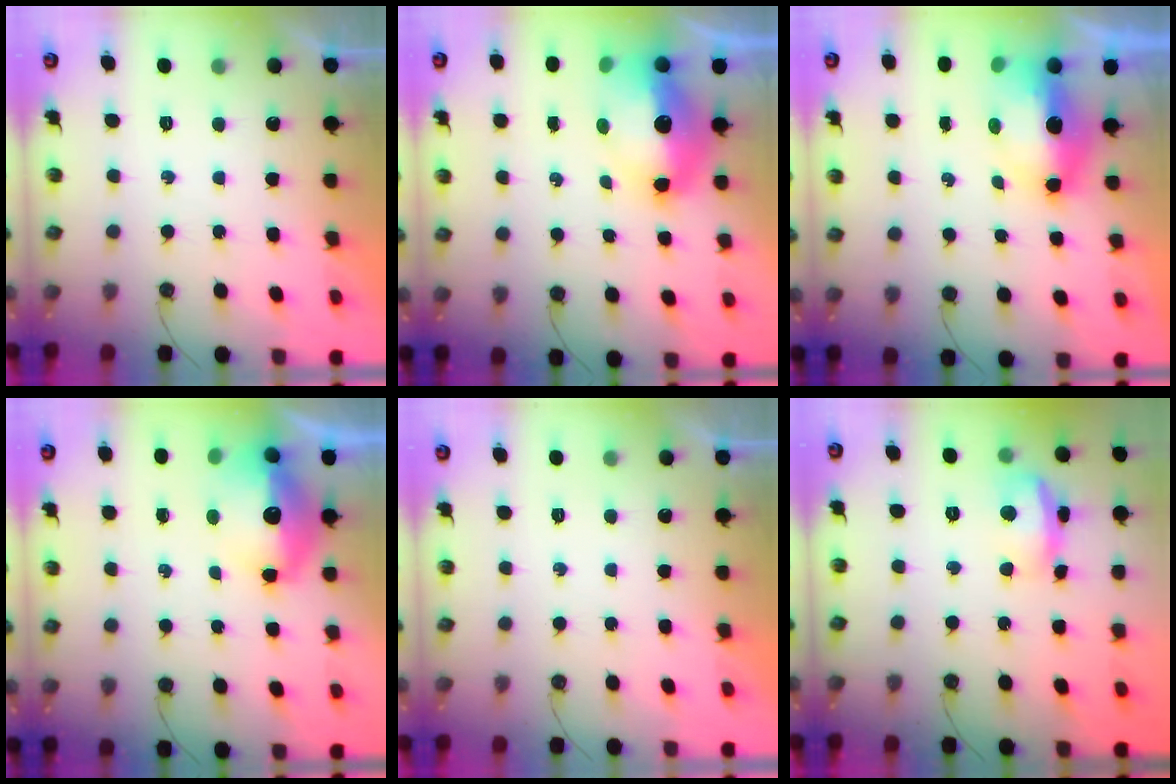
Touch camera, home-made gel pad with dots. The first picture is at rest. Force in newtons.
{"total": 13.7, "press": 13.6, "slide": 1.6}
{"total": 9.4, "press": 9.3, "slide": 1.5}
{"total": 14.1, "press": 14.0, "slide": 1.2}
{"total": 0.0}
{"total": 10.8, "press": 10.7, "slide": 1.5}